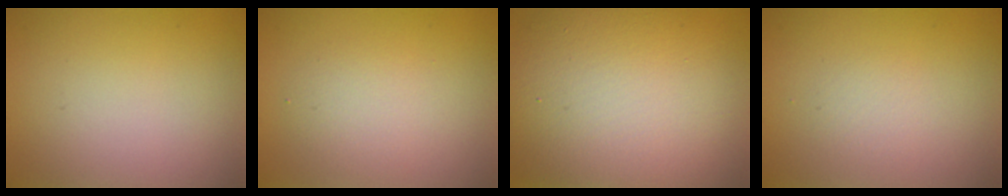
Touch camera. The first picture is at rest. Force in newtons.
{"total": 2.5, "press": 2.5, "slide": 0.1}
{"total": 14.1, "press": 14.1, "slide": 0.9}
{"total": 1.1, "press": 1.1, "slide": 0.0}